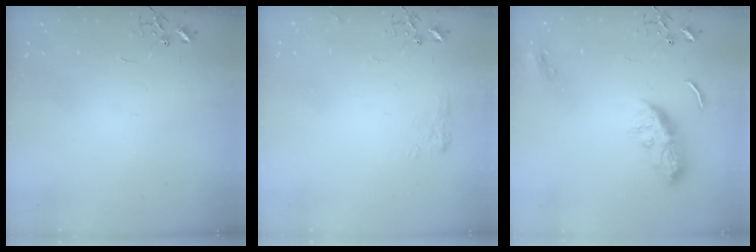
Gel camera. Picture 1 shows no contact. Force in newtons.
{"total": 6.4, "press": 6.3, "slide": 0.8}
{"total": 10.9, "press": 10.9, "slide": 0.7}